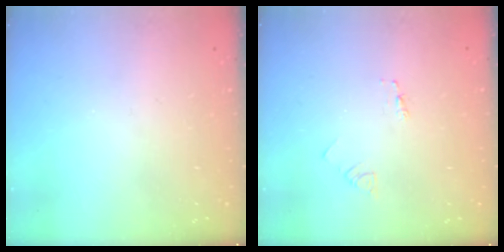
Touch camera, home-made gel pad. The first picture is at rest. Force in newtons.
{"total": 1.8, "press": 1.8, "slide": 0.2}